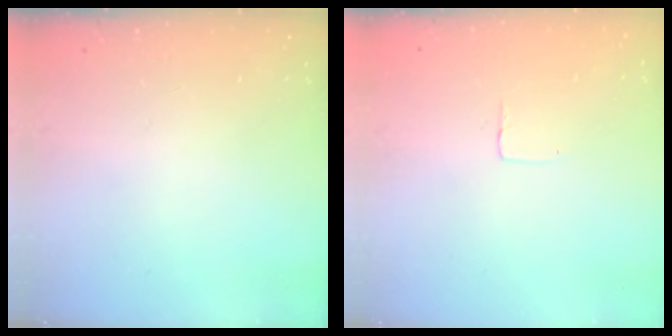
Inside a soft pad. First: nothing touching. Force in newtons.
{"total": 2.5, "press": 2.5, "slide": 0.1}